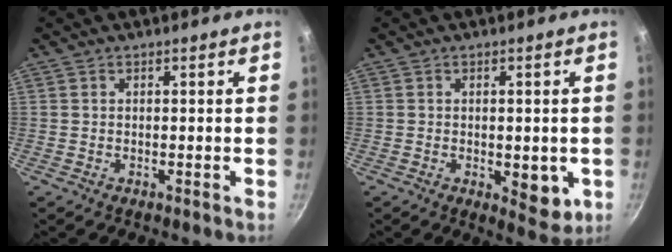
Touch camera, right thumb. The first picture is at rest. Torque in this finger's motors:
{"motor_torque": [-0.27, 0.51, 0.36, 0.51, 0.00]}